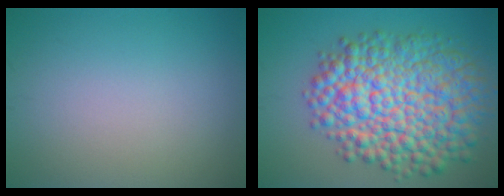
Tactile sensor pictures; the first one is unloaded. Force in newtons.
{"total": 12.5, "press": 12.4, "slide": 0.3}